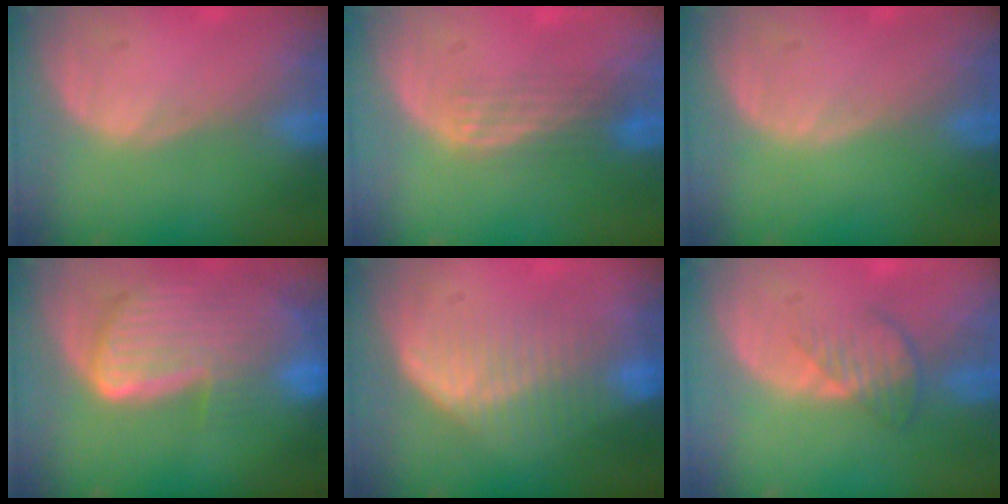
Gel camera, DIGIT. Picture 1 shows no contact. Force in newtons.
{"total": 2.9, "press": 2.7, "slide": 1.2}
{"total": 0.0}
{"total": 9.7, "press": 8.2, "slide": 5.3}
{"total": 6.8, "press": 6.4, "slide": 2.3}
{"total": 3.7, "press": 3.2, "slide": 1.8}